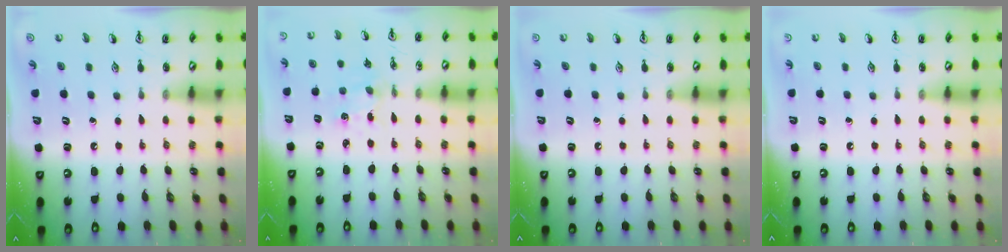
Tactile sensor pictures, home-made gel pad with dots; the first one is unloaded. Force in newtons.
{"total": 2.3, "press": 2.3, "slide": 0.4}
{"total": 0.0}
{"total": 0.0}